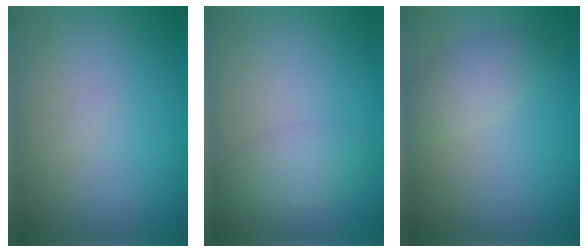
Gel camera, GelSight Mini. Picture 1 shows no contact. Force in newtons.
{"total": 2.2, "press": 2.2, "slide": 0.1}
{"total": 2.7, "press": 2.7, "slide": 0.1}